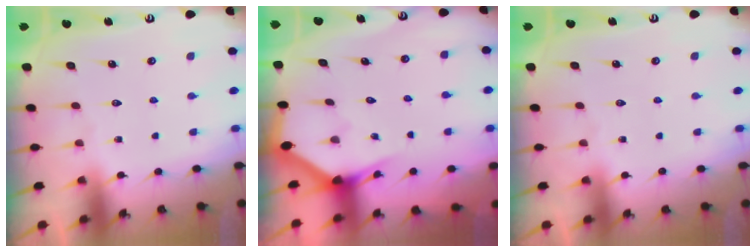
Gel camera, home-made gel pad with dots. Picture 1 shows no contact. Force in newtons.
{"total": 2.9, "press": 2.9, "slide": 0.1}
{"total": 0.0}